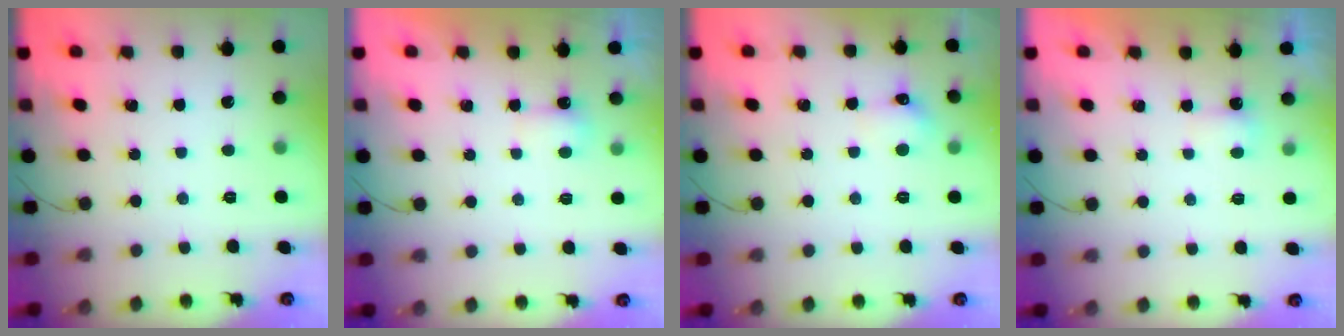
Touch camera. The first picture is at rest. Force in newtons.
{"total": 3.0, "press": 2.9, "slide": 0.8}
{"total": 5.4, "press": 5.1, "slide": 1.9}
{"total": 2.8, "press": 2.7, "slide": 0.7}